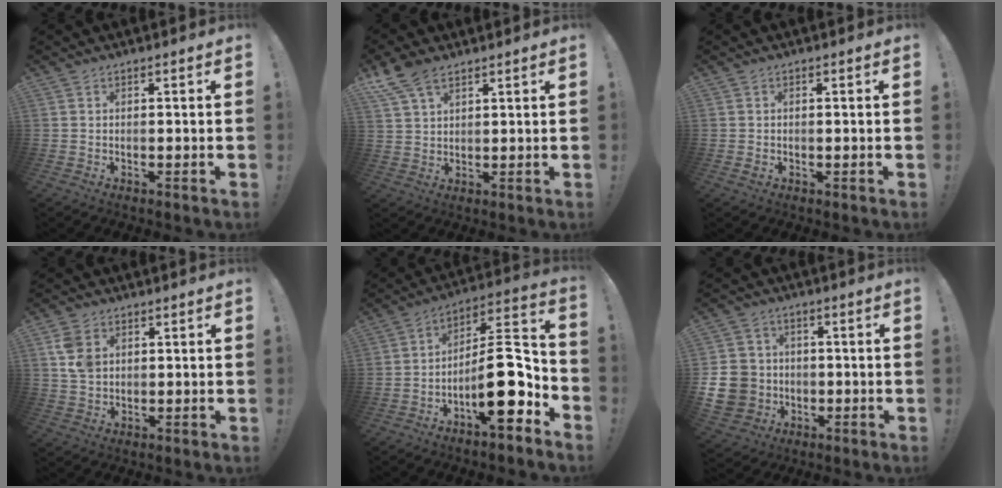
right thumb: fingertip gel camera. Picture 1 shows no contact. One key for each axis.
{"total": 8.0, "fx": 5.5, "fy": 3.9, "fz": 4.4, "tx": -0.087, "ty": -0.018, "tz": 0.109}
{"total": 1.1, "fx": -0.4, "fy": 0.7, "fz": 0.7, "tx": -0.018, "ty": 0.006, "tz": -0.006}
{"total": 7.1, "fx": 2.5, "fy": 5.1, "fz": 4.2, "tx": -0.072, "ty": -0.004, "tz": 0.049}
{"total": 18.7, "fx": -5.9, "fy": 6.6, "fz": 16.5, "tx": -0.269, "ty": 0.033, "tz": -0.089}
{"total": 12.6, "fx": -2.6, "fy": 11.3, "fz": 4.8, "tx": -0.104, "ty": 0.023, "tz": -0.042}